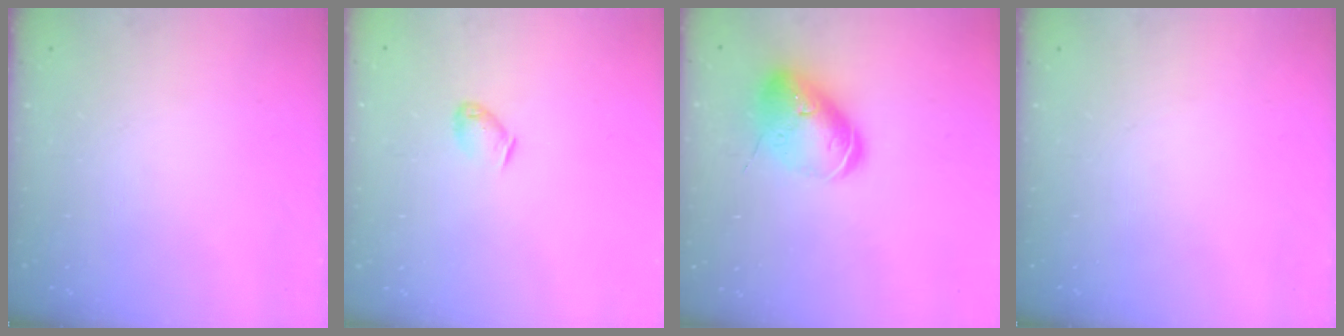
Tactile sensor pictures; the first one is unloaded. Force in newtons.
{"total": 3.8, "press": 3.7, "slide": 0.8}
{"total": 14.6, "press": 14.5, "slide": 2.3}
{"total": 0.0}